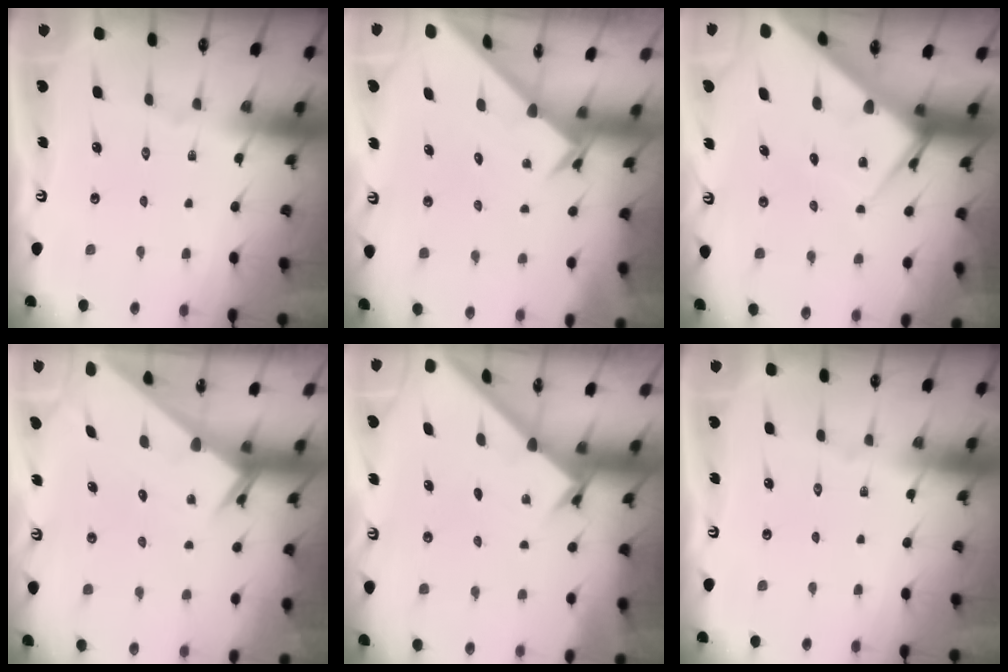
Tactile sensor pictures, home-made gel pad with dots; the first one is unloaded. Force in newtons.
{"total": 2.5, "press": 2.5, "slide": 0.2}
{"total": 7.6, "press": 7.5, "slide": 0.7}
{"total": 2.1, "press": 2.1, "slide": 0.1}
{"total": 1.7, "press": 1.7, "slide": 0.2}
{"total": 0.0}